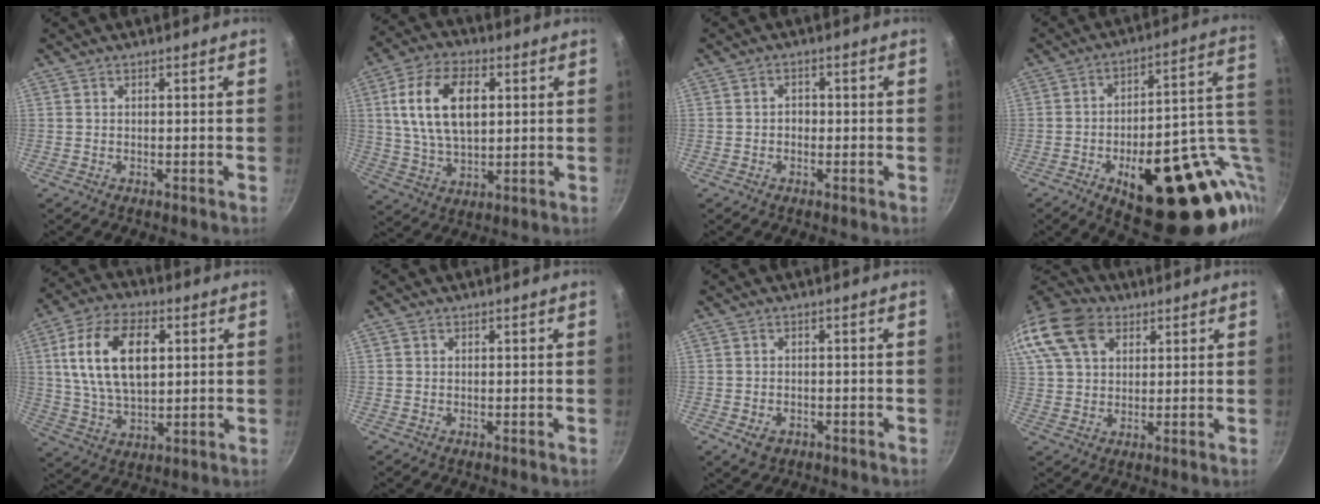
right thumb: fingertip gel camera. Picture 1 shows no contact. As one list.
[{"total": 15.4, "force": [3.4, 9.1, 12.0], "torque": [-0.206, 0.002, 0.062]}, {"total": 1.8, "force": [-0.4, 1.6, 0.9], "torque": [-0.006, 0.006, -0.008]}, {"total": 30.4, "force": [-6.1, 14.1, 26.2], "torque": [-0.295, 0.012, -0.063]}, {"total": 17.3, "force": [3.9, 10.1, 13.6], "torque": [-0.235, 0.000, 0.073]}, {"total": 0.7, "force": [0.2, 0.6, 0.2], "torque": [-0.002, 0.002, 0.002]}, {"total": 3.3, "force": [-1.2, 2.4, 1.9], "torque": [-0.032, 0.003, -0.014]}, {"total": 19.0, "force": [8.5, 13.4, 10.5], "torque": [-0.233, 0.024, 0.153]}]